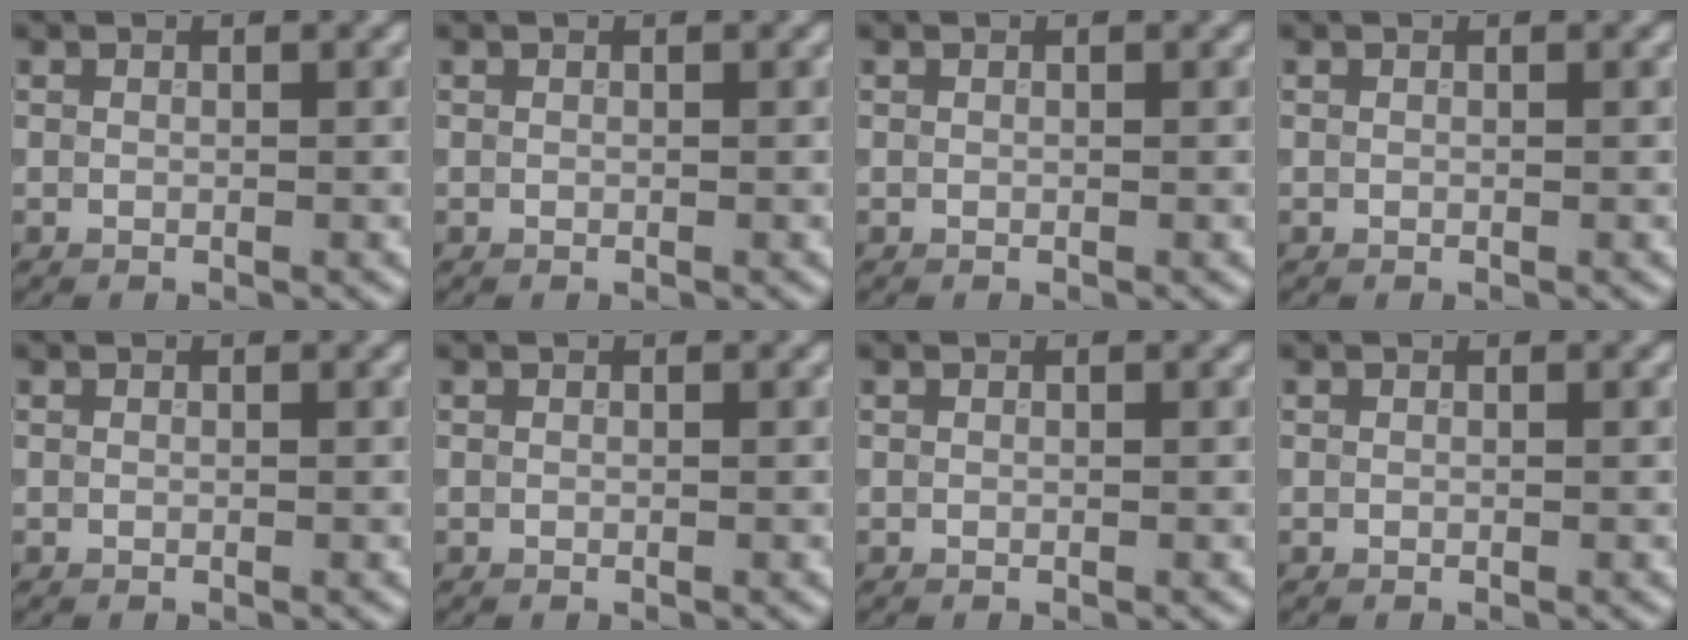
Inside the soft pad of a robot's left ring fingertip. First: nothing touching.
{"total": 0.0}
{"total": 0.0}
{"total": 0.0}
{"total": 0.0}
{"total": 0.0}
{"total": 0.0}
{"total": 0.0}